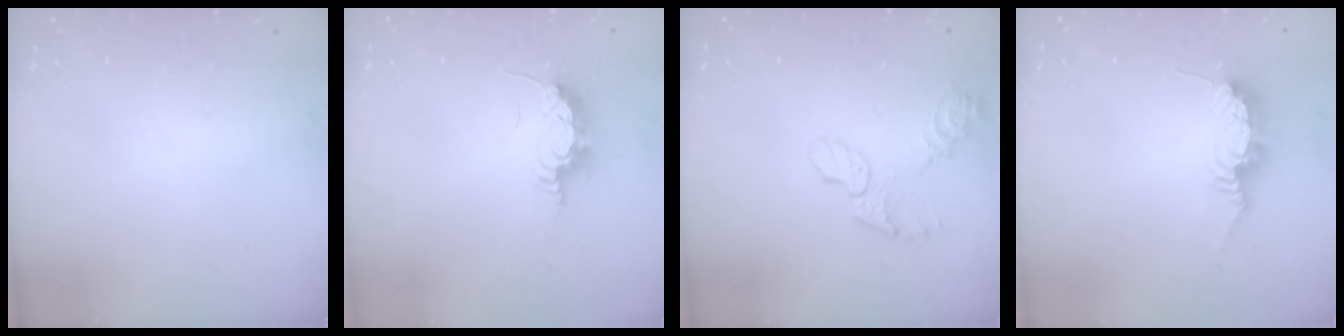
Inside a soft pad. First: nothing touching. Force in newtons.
{"total": 14.9, "press": 9.9, "slide": 11.1}
{"total": 9.1, "press": 9.1, "slide": 0.3}
{"total": 9.1, "press": 9.1, "slide": 0.3}